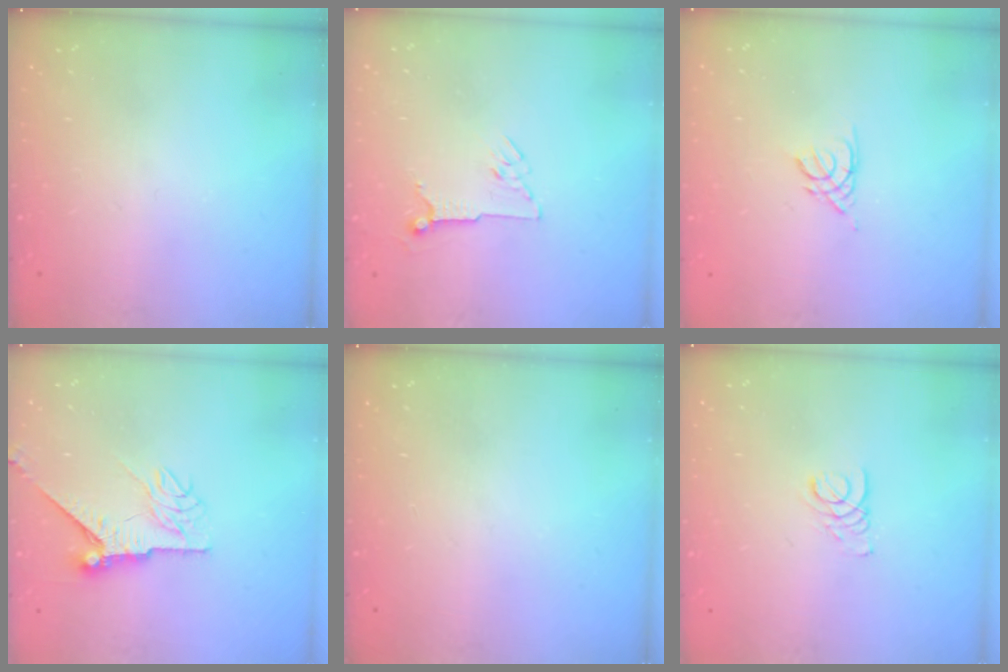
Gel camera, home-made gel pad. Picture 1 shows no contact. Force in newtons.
{"total": 6.3, "press": 6.3, "slide": 0.5}
{"total": 2.1, "press": 2.0, "slide": 0.4}
{"total": 8.1, "press": 8.1, "slide": 0.5}
{"total": 0.0}
{"total": 1.9, "press": 1.9, "slide": 0.2}